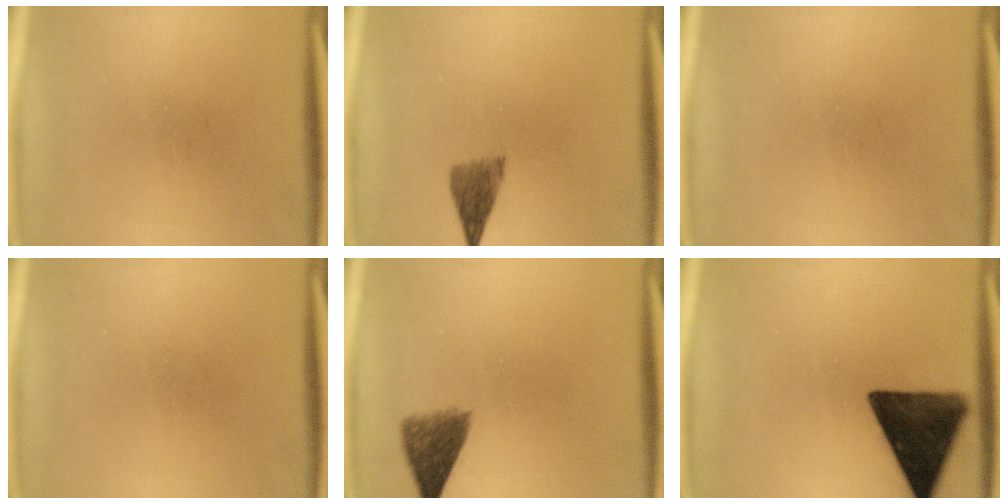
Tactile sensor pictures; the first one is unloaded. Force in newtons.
{"total": 3.6}
{"total": 0.0}
{"total": 0.0}
{"total": 4.8}
{"total": 14.5}